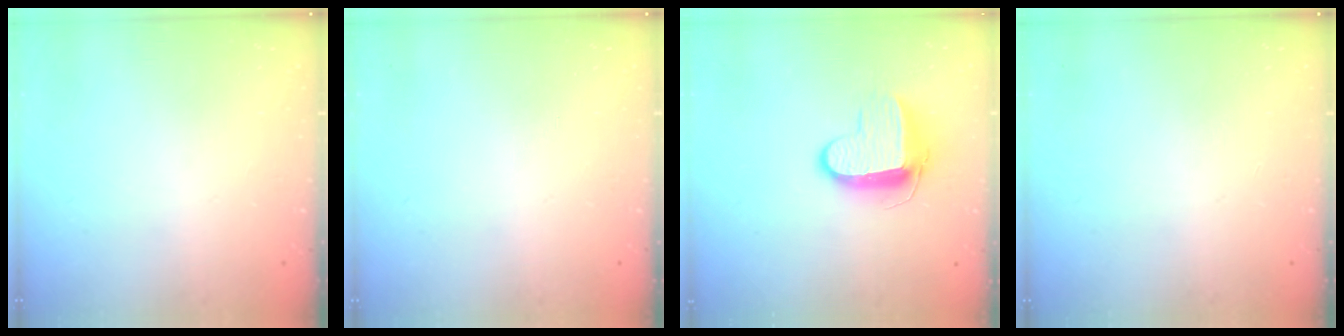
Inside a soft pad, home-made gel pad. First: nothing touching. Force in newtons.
{"total": 0.0}
{"total": 9.6, "press": 9.6, "slide": 0.8}
{"total": 0.0}